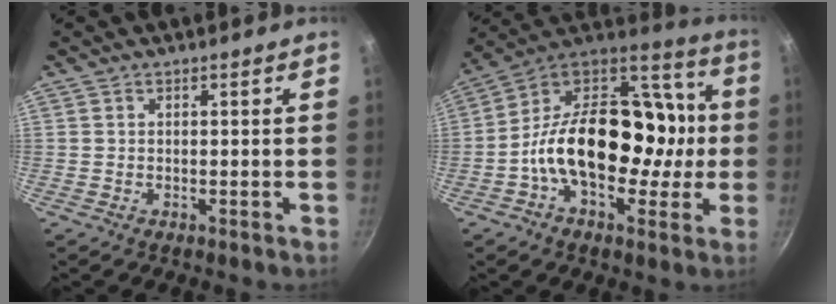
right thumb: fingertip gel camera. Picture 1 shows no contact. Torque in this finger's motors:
{"motor_torque": [2.47, 2.54, 1.82, -0.95, 0.48]}